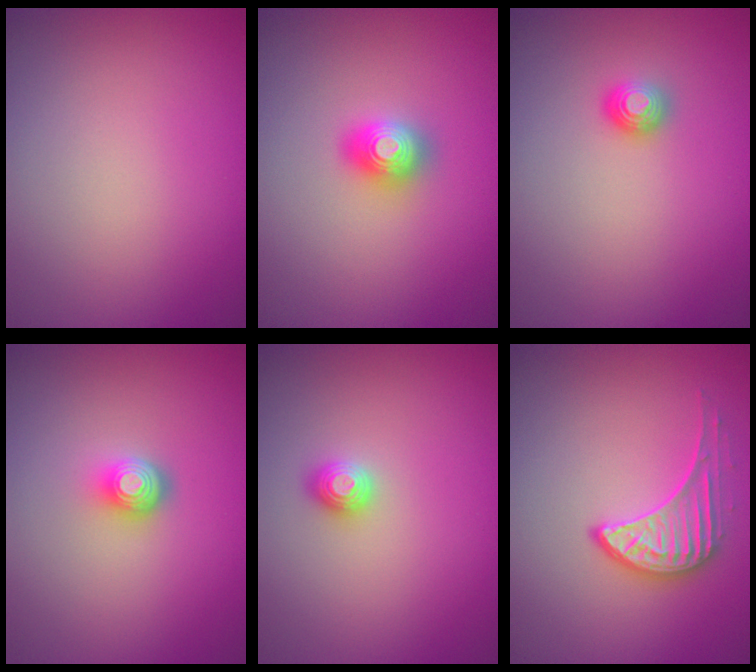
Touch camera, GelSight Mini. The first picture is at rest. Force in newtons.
{"total": 2.0, "press": 2.0, "slide": 0.1}
{"total": 1.3, "press": 1.0, "slide": 0.8}
{"total": 2.3, "press": 1.5, "slide": 1.8}
{"total": 1.2, "press": 1.1, "slide": 0.2}
{"total": 2.7, "press": 2.2, "slide": 1.6}